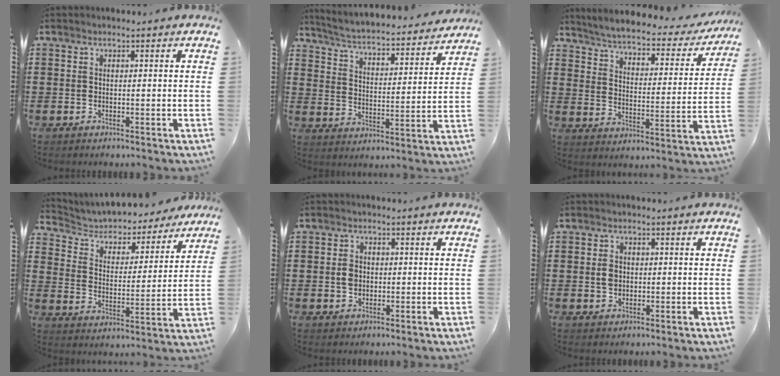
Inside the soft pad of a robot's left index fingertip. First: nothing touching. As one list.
[{"total": 3.6, "force": [3.4, -0.1, 1.0], "torque": [-0.039, -0.035, 0.049]}, {"total": 3.5, "force": [3.2, 0.0, 1.4], "torque": [-0.046, -0.027, 0.045]}, {"total": 4.3, "force": [4.1, 1.4, 0.6], "torque": [-0.037, -0.029, 0.063]}, {"total": 2.3, "force": [0.1, 1.9, 1.3], "torque": [-0.030, 0.008, 0.000]}, {"total": 2.3, "force": [0.2, 1.8, 1.5], "torque": [-0.032, 0.008, 0.003]}]